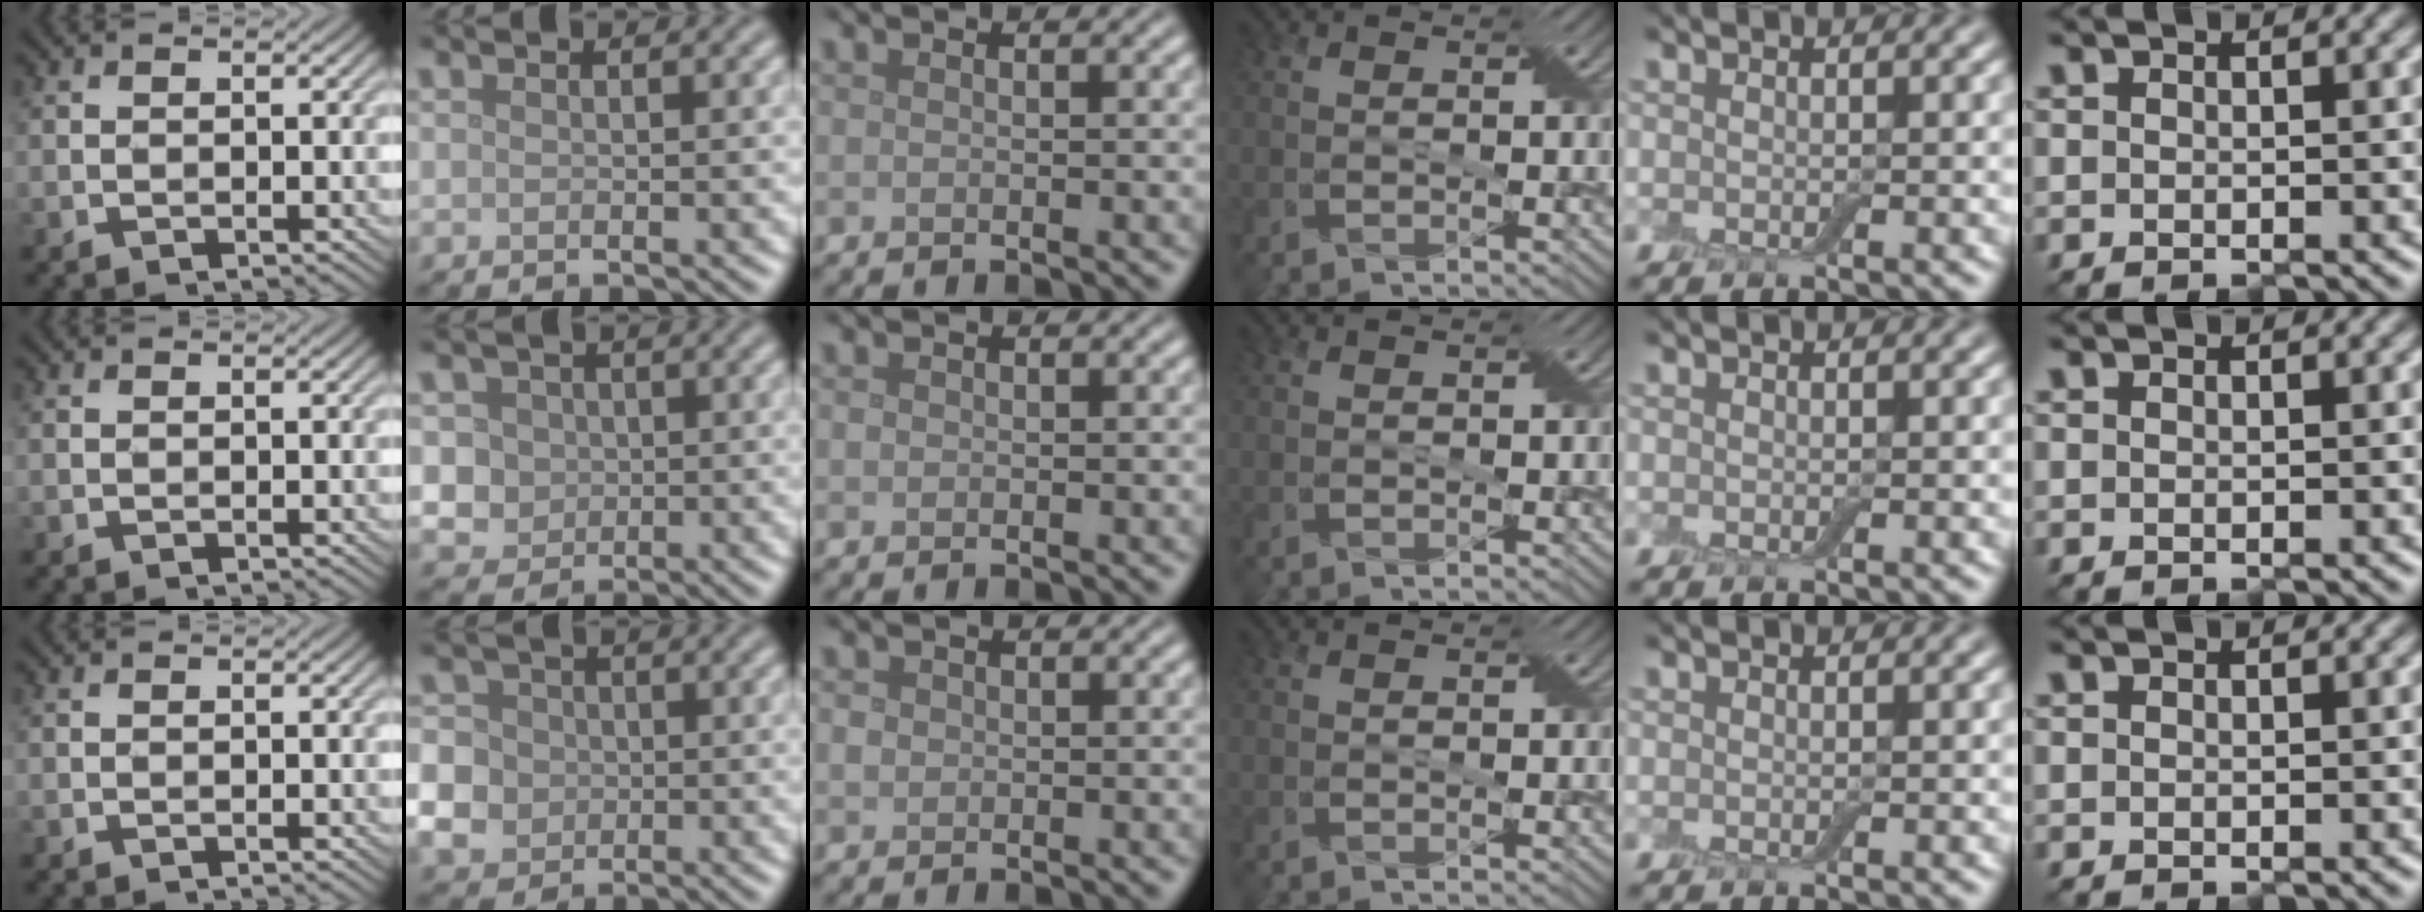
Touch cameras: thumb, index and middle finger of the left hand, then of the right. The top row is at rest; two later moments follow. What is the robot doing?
{"motion": "press", "object": "electronic device side button"}